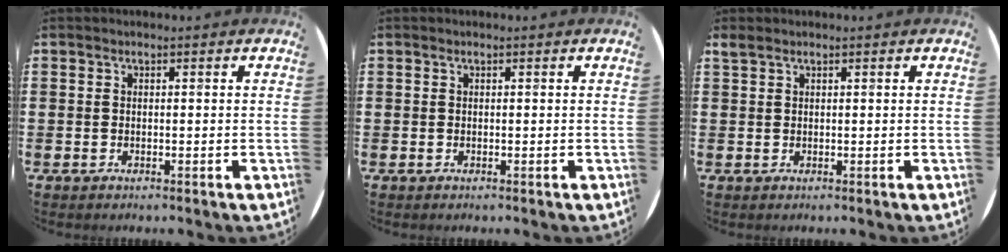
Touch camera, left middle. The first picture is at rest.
{"total": 0.0}
{"total": 0.7, "force": [0.7, 0.1, 0.1], "torque": [-0.003, 0.001, 0.013]}